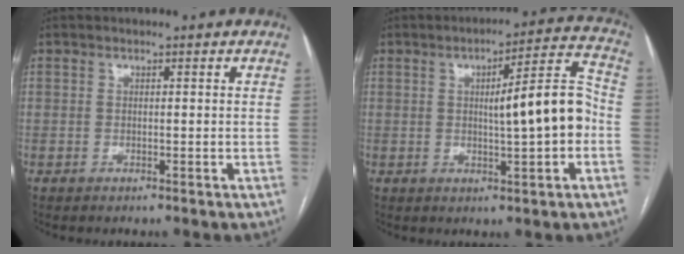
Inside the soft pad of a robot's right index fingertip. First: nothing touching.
{"total": 10.7, "force": [-0.8, 1.1, 10.6], "torque": [-0.147, 0.022, -0.011]}